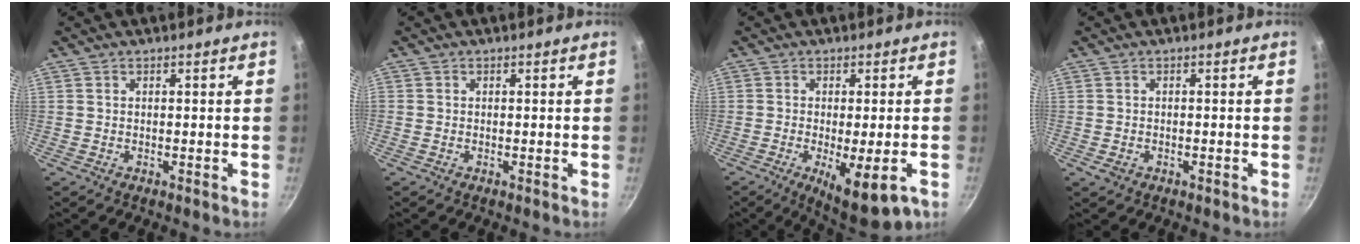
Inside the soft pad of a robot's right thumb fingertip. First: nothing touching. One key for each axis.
{"total": 0.0}
{"total": 10.3, "fx": -3.7, "fy": 2.9, "fz": 9.2, "tx": -0.138, "ty": -0.010, "tz": -0.045}
{"total": 1.5, "fx": -0.7, "fy": 1.1, "fz": 0.9, "tx": -0.016, "ty": 0.001, "tz": -0.009}